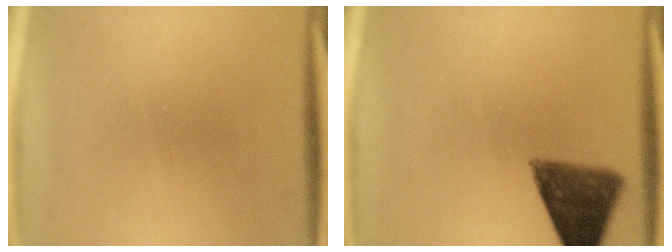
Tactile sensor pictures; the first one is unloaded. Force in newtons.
{"total": 8.6}